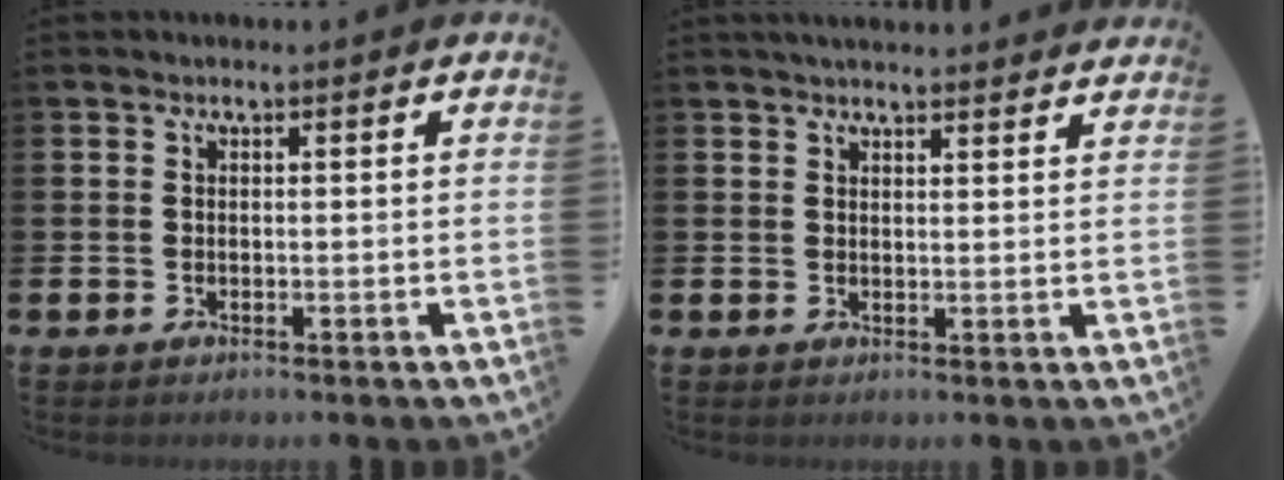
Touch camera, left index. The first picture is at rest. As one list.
[{"total": 2.9, "force": [2.9, 0.1, 0.2], "torque": [-0.006, -0.014, 0.053]}]